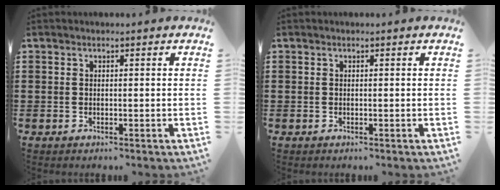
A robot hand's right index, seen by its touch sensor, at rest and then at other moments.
{"total": 0.0}